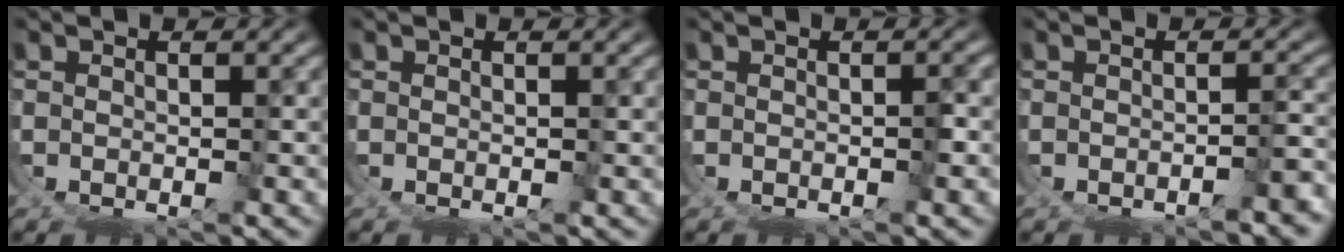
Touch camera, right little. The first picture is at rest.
{"total": 0.0}
{"total": 0.6, "force": [-0.3, -0.2, 0.4], "torque": [-0.003, 0.002, -0.006]}
{"total": 1.8, "force": [-1.4, -0.3, 1.0], "torque": [-0.014, 0.004, -0.023]}